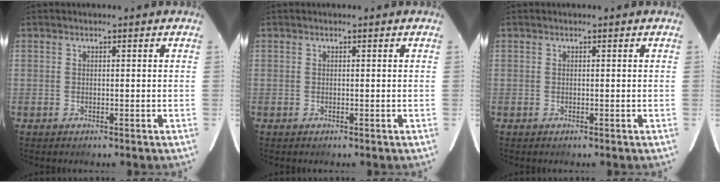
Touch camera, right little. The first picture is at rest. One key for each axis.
{"total": 0.0}
{"total": 0.0}